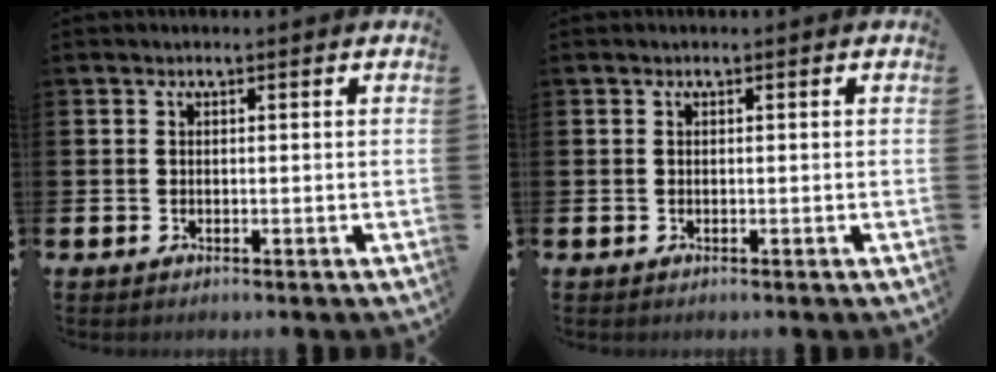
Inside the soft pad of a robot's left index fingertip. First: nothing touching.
{"total": 0.0}